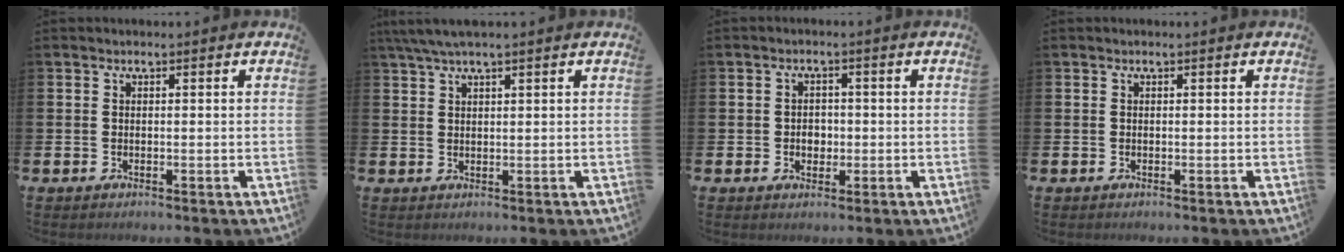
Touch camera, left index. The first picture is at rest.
{"total": 3.3, "force": [2.6, 0.3, 2.0], "torque": [-0.051, 0.004, 0.049]}
{"total": 2.3, "force": [-0.3, 2.0, 1.2], "torque": [-0.008, 0.000, -0.012]}
{"total": 0.0}